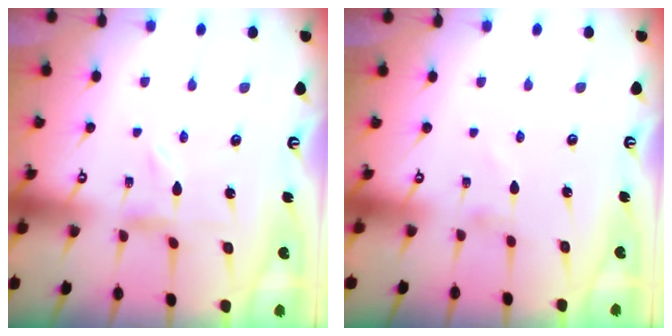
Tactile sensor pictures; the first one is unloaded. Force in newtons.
{"total": 1.4, "press": 1.4, "slide": 0.0}